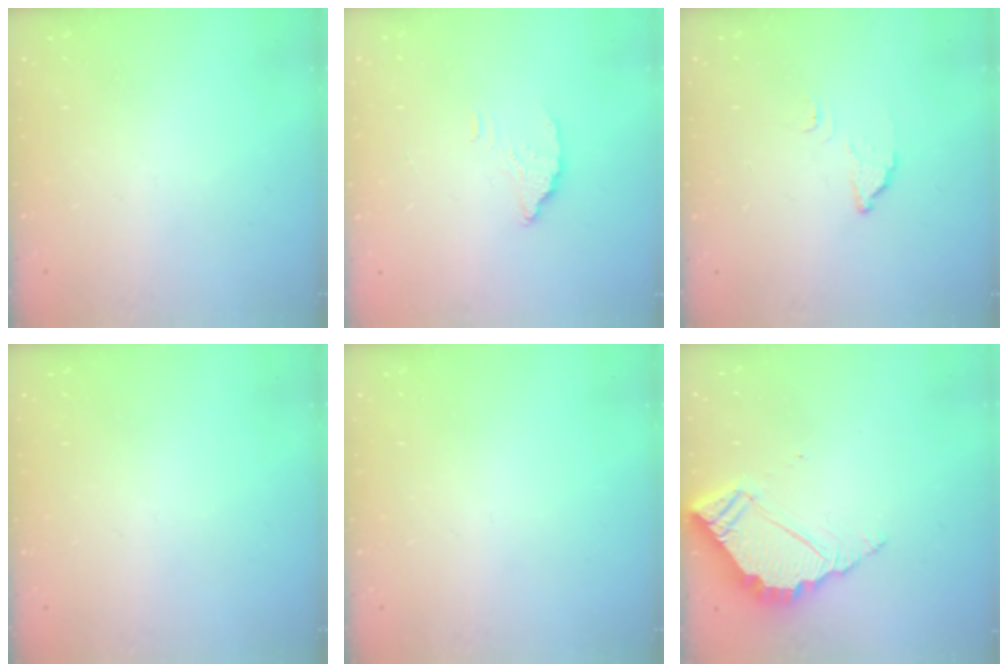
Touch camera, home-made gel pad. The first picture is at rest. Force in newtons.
{"total": 3.8, "press": 3.8, "slide": 0.3}
{"total": 2.1, "press": 2.1, "slide": 0.1}
{"total": 0.0}
{"total": 0.0}
{"total": 6.4, "press": 6.4, "slide": 0.4}